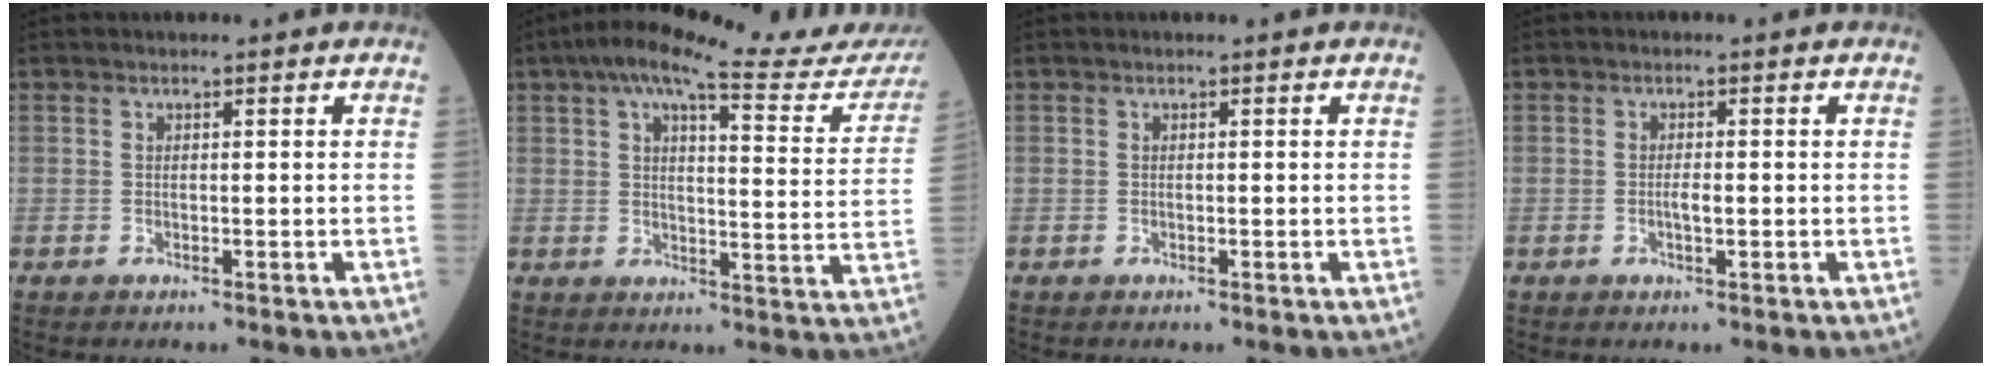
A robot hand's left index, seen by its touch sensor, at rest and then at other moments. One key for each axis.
{"total": 20.1, "fx": 17.9, "fy": 1.8, "fz": 8.9, "tx": -0.128, "ty": -0.019, "tz": 0.216}
{"total": 0.0}
{"total": 1.4, "fx": -0.3, "fy": 0.3, "fz": 1.4, "tx": -0.028, "ty": 0.000, "tz": -0.005}